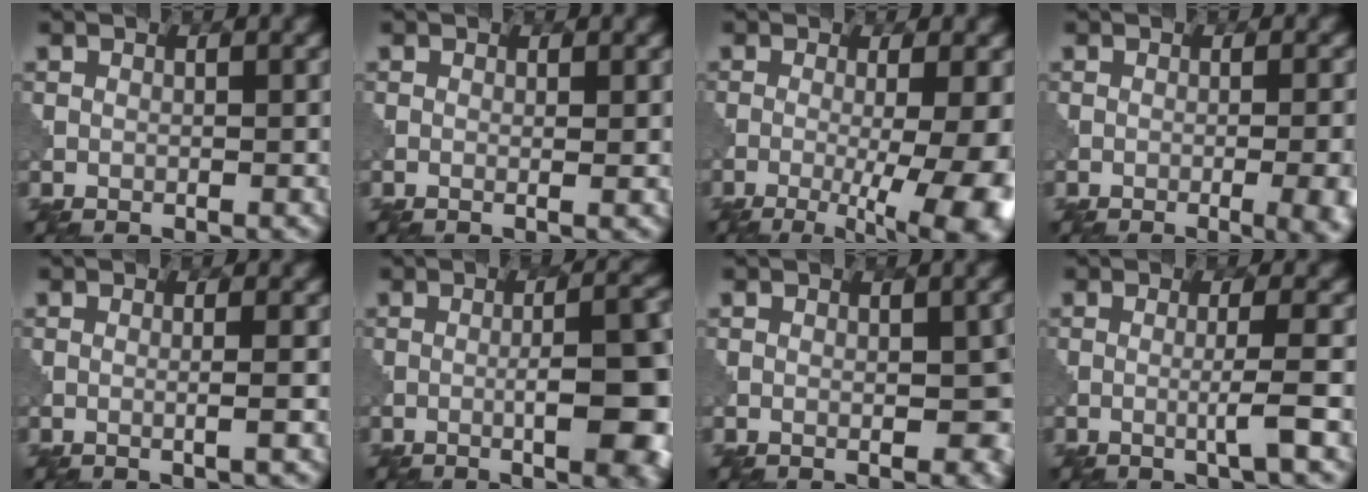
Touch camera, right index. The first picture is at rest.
{"total": 1.0, "force": [0.1, 0.3, 0.9], "torque": [-0.012, -0.002, -0.001]}
{"total": 11.1, "force": [-2.5, 3.6, 10.2], "torque": [-0.113, -0.004, -0.030]}
{"total": 9.2, "force": [-2.6, 4.5, 7.5], "torque": [-0.034, 0.006, -0.018]}
{"total": 2.0, "force": [0.0, 0.7, 1.9], "torque": [-0.019, 0.000, -0.014]}
{"total": 9.3, "force": [-2.2, 2.4, 8.8], "torque": [-0.114, 0.003, -0.027]}
{"total": 3.2, "force": [-0.6, 1.5, 2.8], "torque": [-0.028, 0.000, -0.006]}
{"total": 2.8, "force": [-0.5, 0.2, 2.7], "torque": [-0.043, 0.002, -0.019]}